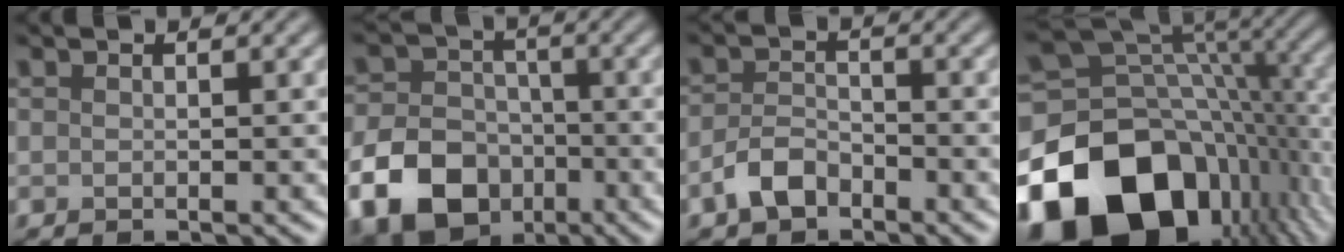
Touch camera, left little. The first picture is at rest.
{"total": 12.7, "force": [-6.1, 9.8, 5.3], "torque": [-0.094, -0.052, -0.131]}
{"total": 2.9, "force": [-2.0, 1.5, 1.5], "torque": [-0.031, 0.007, -0.045]}
{"total": 19.3, "force": [-7.1, 13.4, 12.0], "torque": [-0.248, -0.015, -0.134]}